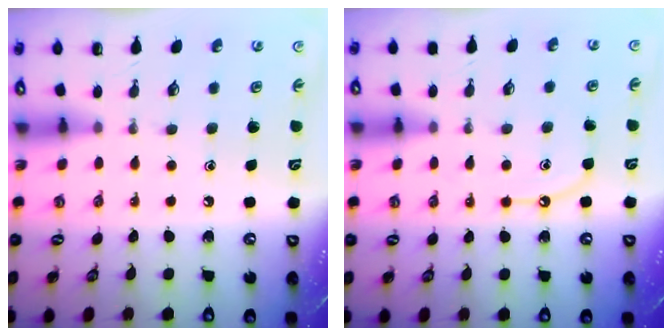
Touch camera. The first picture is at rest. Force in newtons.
{"total": 6.1, "press": 6.1, "slide": 0.7}